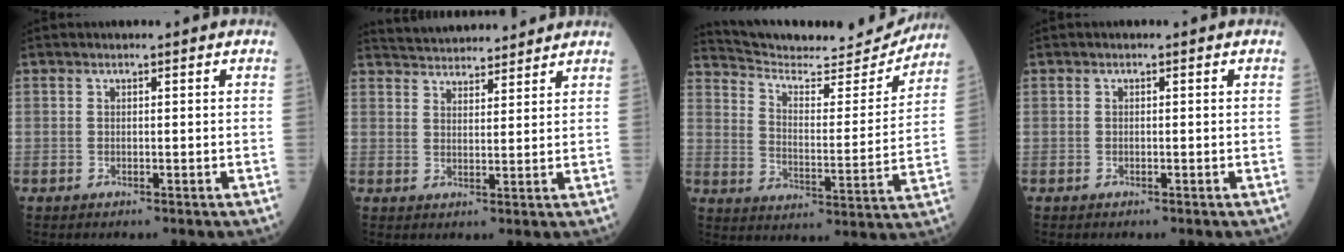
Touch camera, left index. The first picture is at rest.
{"total": 11.0, "force": [10.6, 1.8, 2.4], "torque": [-0.036, 0.022, 0.154]}
{"total": 17.8, "force": [17.3, 2.2, 3.6], "torque": [-0.060, -0.043, 0.247]}
{"total": 0.0}